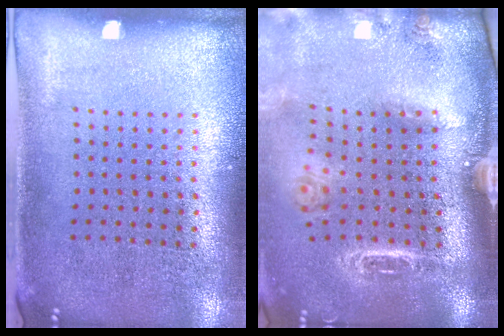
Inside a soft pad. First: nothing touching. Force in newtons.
{"total": 2.2, "press": 1.9, "slide": 1.0}